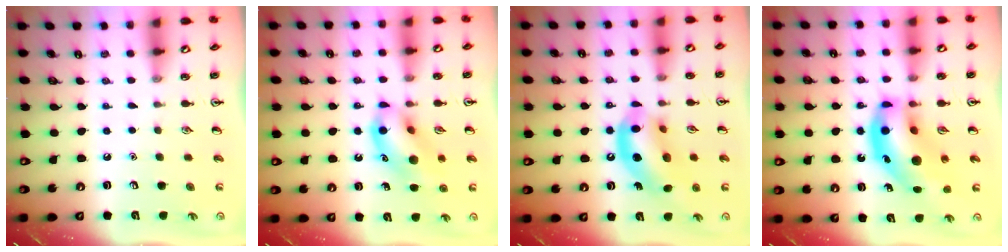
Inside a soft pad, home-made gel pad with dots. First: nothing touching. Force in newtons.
{"total": 13.2, "press": 13.0, "slide": 2.2}
{"total": 14.2, "press": 13.7, "slide": 3.6}
{"total": 17.0, "press": 16.3, "slide": 4.8}